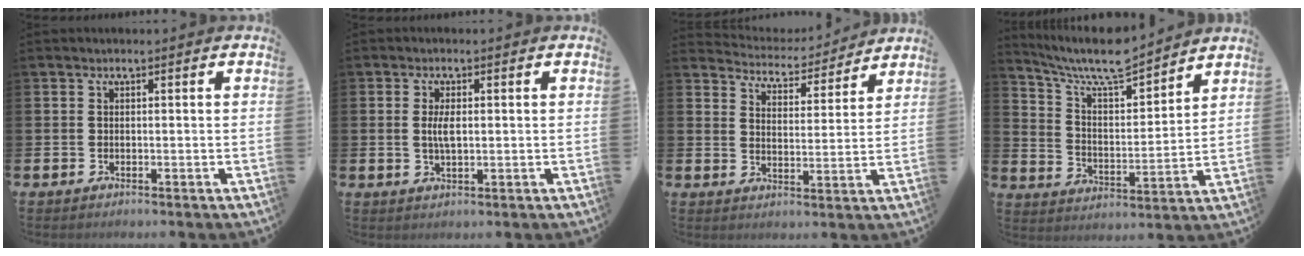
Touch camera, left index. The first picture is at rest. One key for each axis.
{"total": 3.1, "fx": 0.5, "fy": 1.2, "fz": 2.8, "tx": -0.045, "ty": 0.001, "tz": 0.003}
{"total": 4.9, "fx": 4.8, "fy": 0.9, "fz": 0.0, "tx": -0.019, "ty": -0.042, "tz": 0.081}
{"total": 9.1, "fx": 8.3, "fy": 1.6, "fz": 3.2, "tx": -0.090, "ty": -0.057, "tz": 0.146}